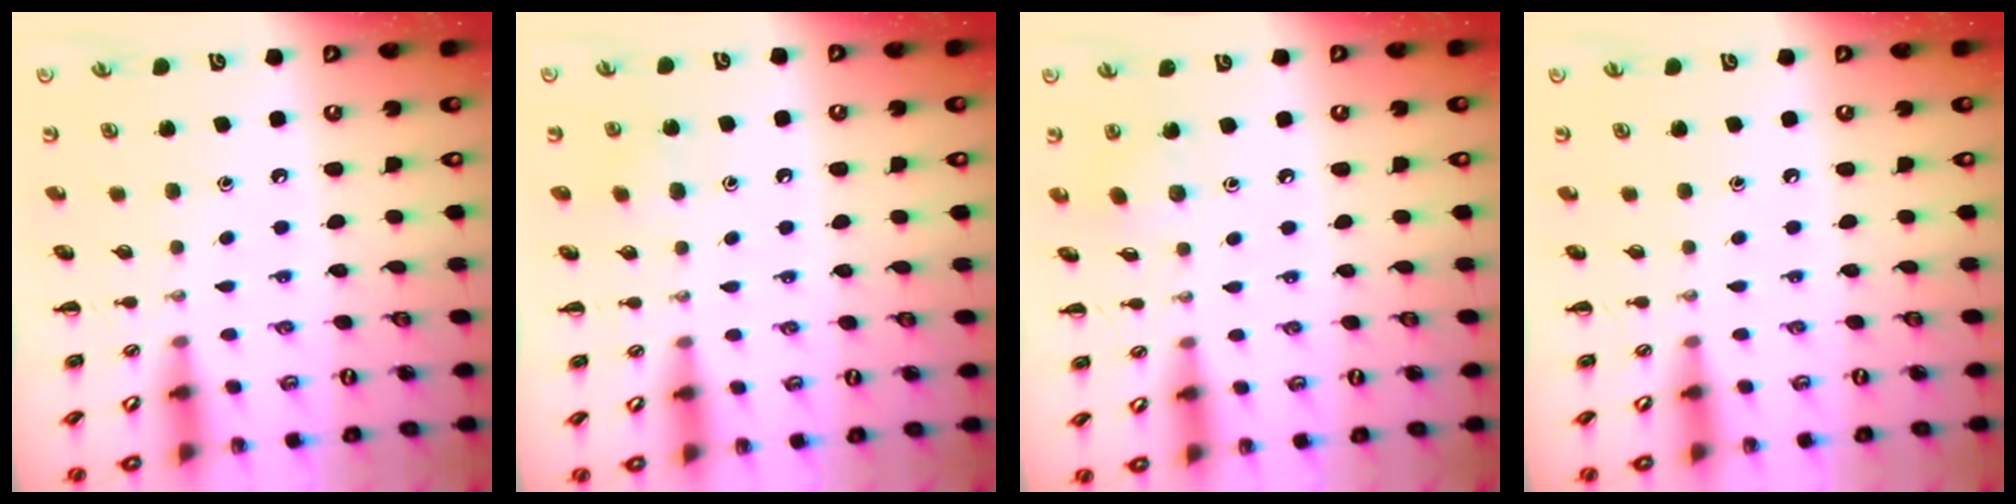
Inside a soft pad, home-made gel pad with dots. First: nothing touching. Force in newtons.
{"total": 2.8, "press": 2.5, "slide": 1.3}
{"total": 2.6, "press": 2.5, "slide": 0.9}
{"total": 0.0}